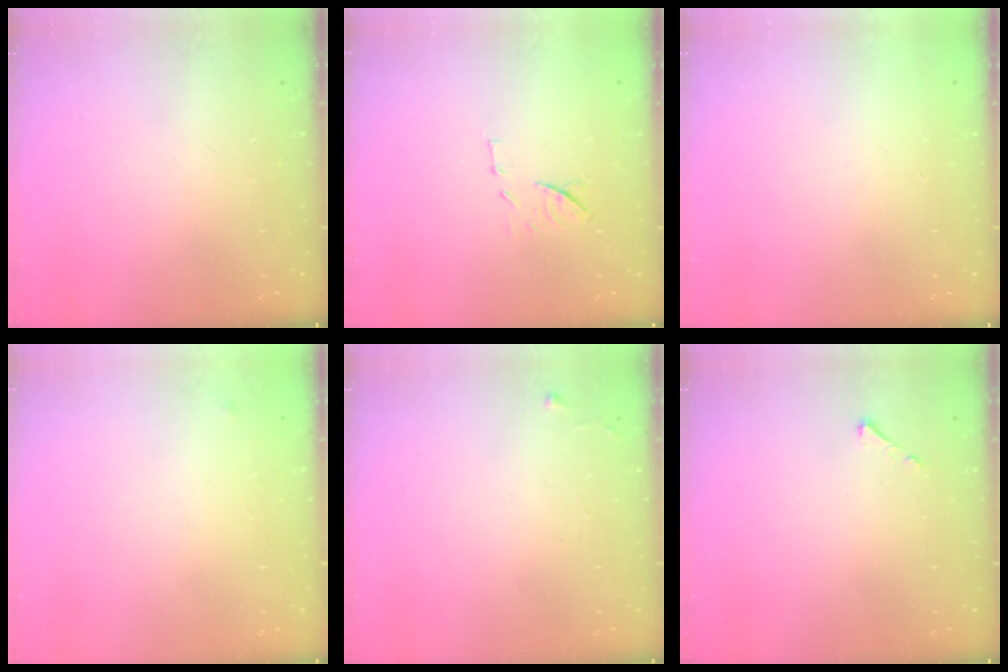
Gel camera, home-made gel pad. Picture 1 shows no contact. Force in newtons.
{"total": 8.6, "press": 8.5, "slide": 1.1}
{"total": 1.5, "press": 1.5, "slide": 0.1}
{"total": 2.5, "press": 2.4, "slide": 0.4}
{"total": 3.3, "press": 3.3, "slide": 0.5}
{"total": 2.5, "press": 2.5, "slide": 0.3}